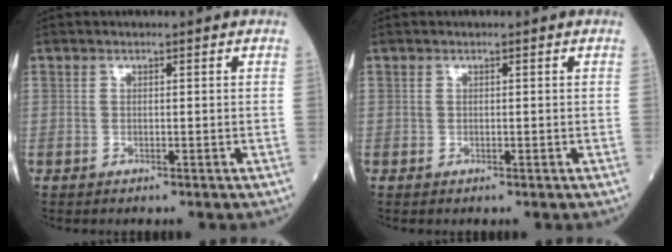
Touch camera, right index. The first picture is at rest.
{"total": 0.0}